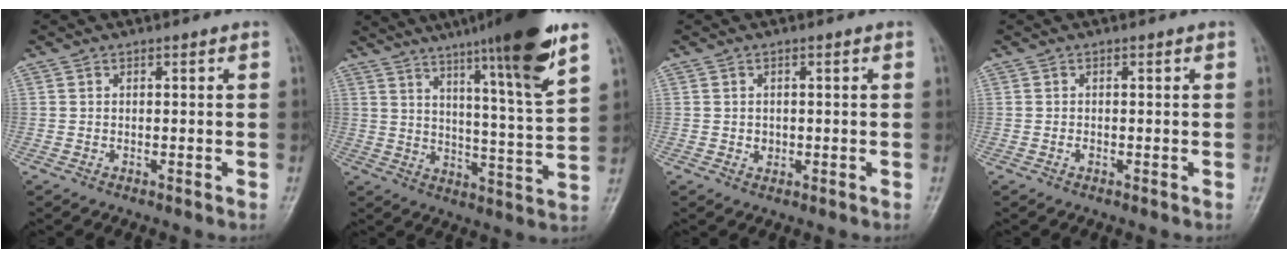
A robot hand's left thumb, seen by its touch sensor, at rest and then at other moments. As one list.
[{"total": 19.0, "force": [11.9, 0.5, 14.8], "torque": [-0.211, -0.055, 0.173]}, {"total": 1.3, "force": [0.0, 1.2, 0.6], "torque": [-0.007, 0.000, 0.004]}, {"total": 0.5, "force": [-0.2, 0.4, 0.4], "torque": [-0.004, 0.000, -0.005]}]